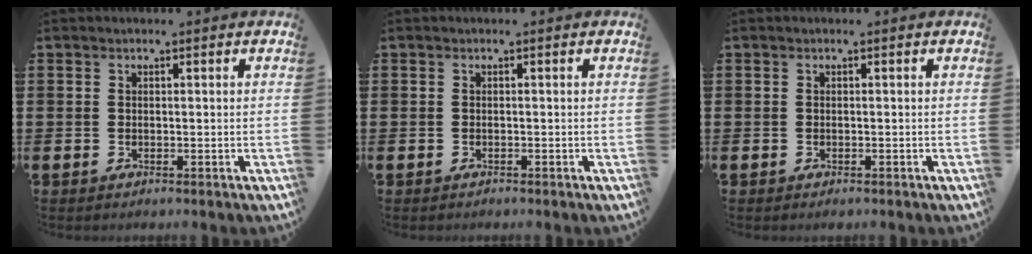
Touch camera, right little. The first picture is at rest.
{"total": 0.0}
{"total": 0.0}